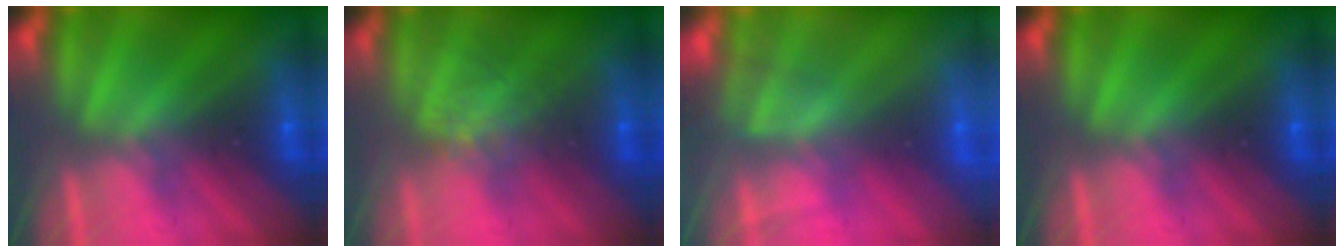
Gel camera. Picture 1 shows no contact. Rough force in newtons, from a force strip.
{"total": 1.2}
{"total": 3.4}
{"total": 0.0}